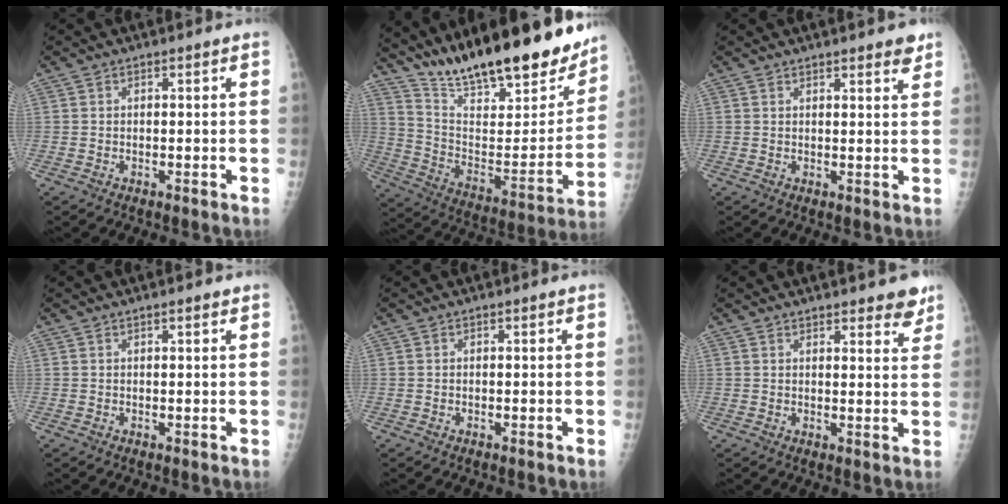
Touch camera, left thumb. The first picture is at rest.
{"total": 28.3, "force": [22.7, 7.7, 15.0], "torque": [-0.209, -0.098, 0.345]}
{"total": 3.6, "force": [2.9, 0.9, 2.0], "torque": [-0.011, -0.012, 0.036]}
{"total": 1.0, "force": [0.7, 0.2, 0.7], "torque": [-0.009, -0.001, 0.010]}
{"total": 0.0}
{"total": 5.7, "force": [4.6, 1.9, 2.9], "torque": [-0.007, -0.023, 0.054]}